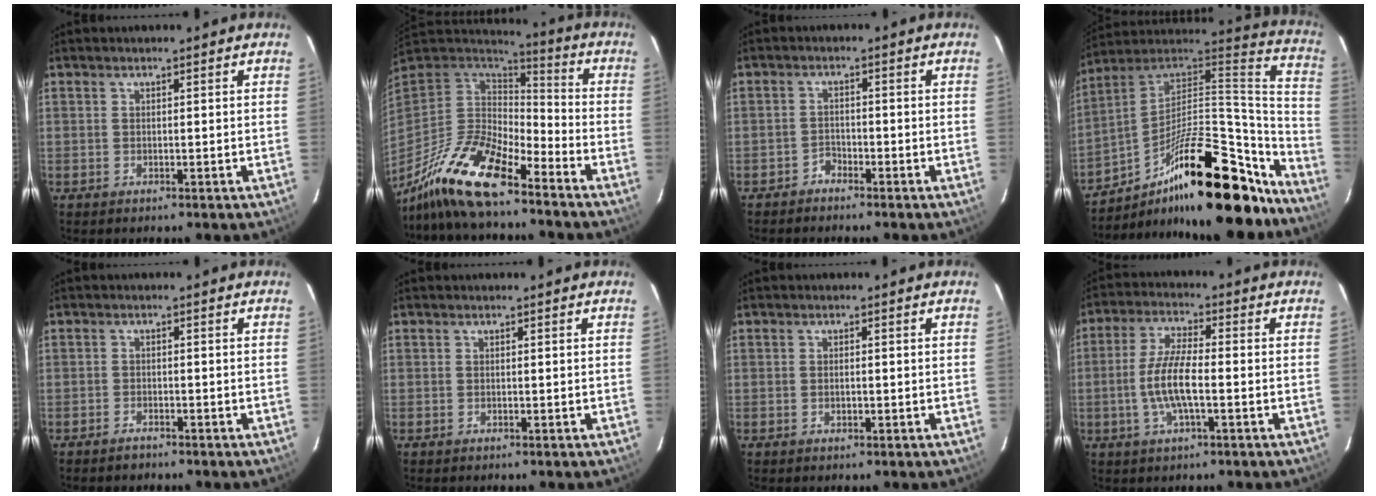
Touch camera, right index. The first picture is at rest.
{"total": 17.9, "force": [-13.4, 4.8, 10.8], "torque": [-0.219, -0.026, -0.254]}
{"total": 2.0, "force": [-1.8, 1.0, -0.1], "torque": [0.002, 0.006, -0.034]}
{"total": 31.8, "force": [-20.1, 11.6, 21.7], "torque": [-0.316, 0.032, -0.307]}
{"total": 1.8, "force": [-1.6, 0.8, 0.4], "torque": [-0.013, 0.002, -0.028]}
{"total": 0.0}
{"total": 1.3, "force": [-0.2, 0.6, 1.1], "torque": [-0.020, 0.001, -0.004]}
{"total": 8.6, "force": [-1.9, 2.0, 8.2], "torque": [-0.167, 0.002, -0.040]}